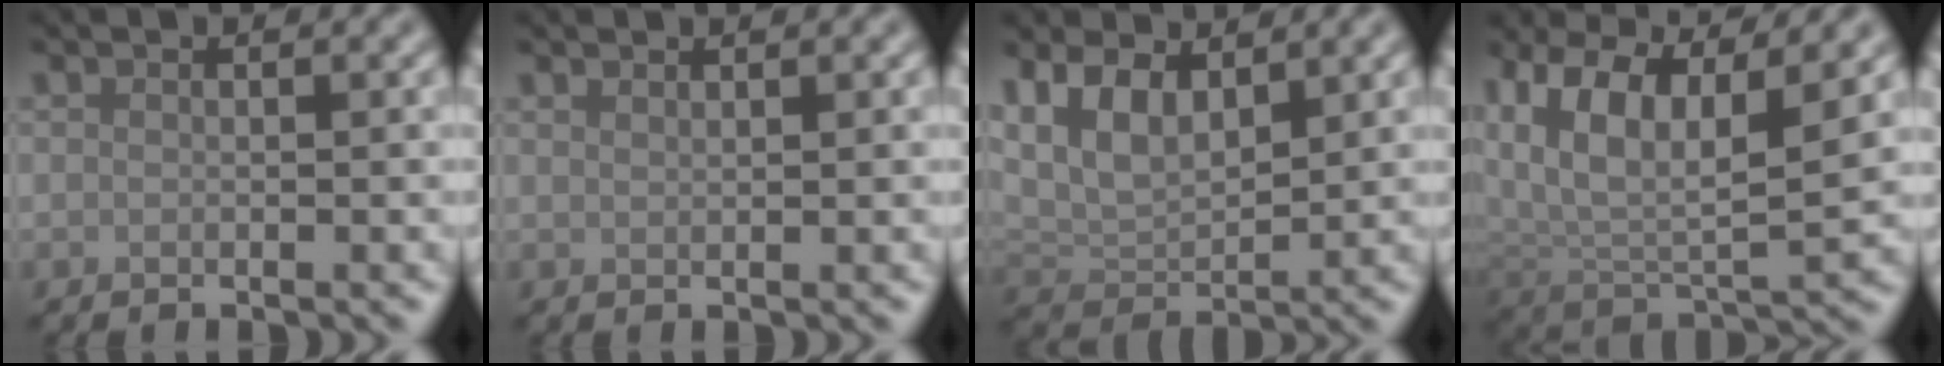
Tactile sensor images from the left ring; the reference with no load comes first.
{"total": 0.7, "force": [0.7, 0.1, 0.1], "torque": [0.002, 0.000, 0.014]}
{"total": 6.0, "force": [2.9, 3.5, 4.0], "torque": [-0.083, 0.000, 0.053]}
{"total": 10.3, "force": [4.8, 4.6, 7.9], "torque": [-0.145, 0.007, 0.085]}